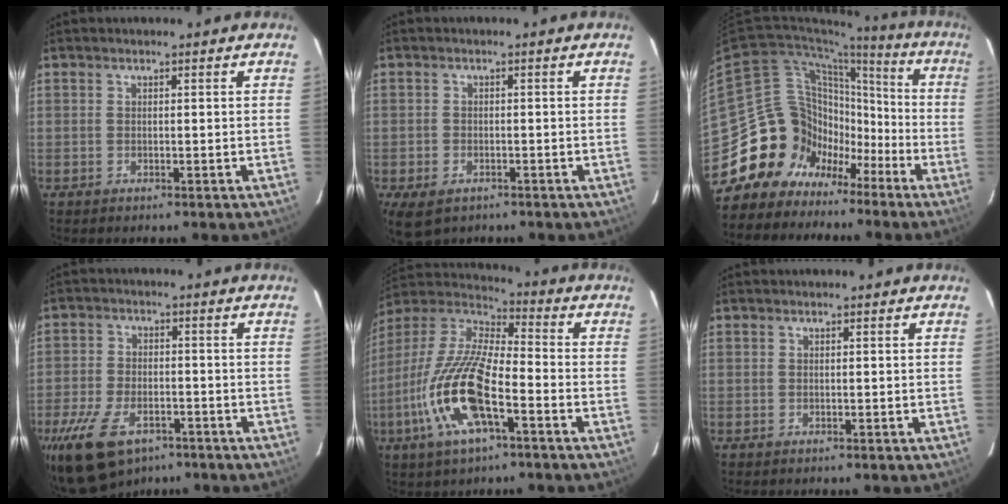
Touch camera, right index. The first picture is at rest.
{"total": 6.0, "force": [-3.3, 3.8, 3.2], "torque": [-0.075, -0.018, -0.054]}
{"total": 16.9, "force": [-9.6, 13.5, 3.3], "torque": [-0.057, 0.072, -0.153]}
{"total": 14.1, "force": [-8.8, 7.5, 8.1], "torque": [-0.188, -0.020, -0.154]}
{"total": 18.7, "force": [-7.6, 5.8, 16.1], "torque": [-0.334, -0.021, -0.154]}
{"total": 0.0}